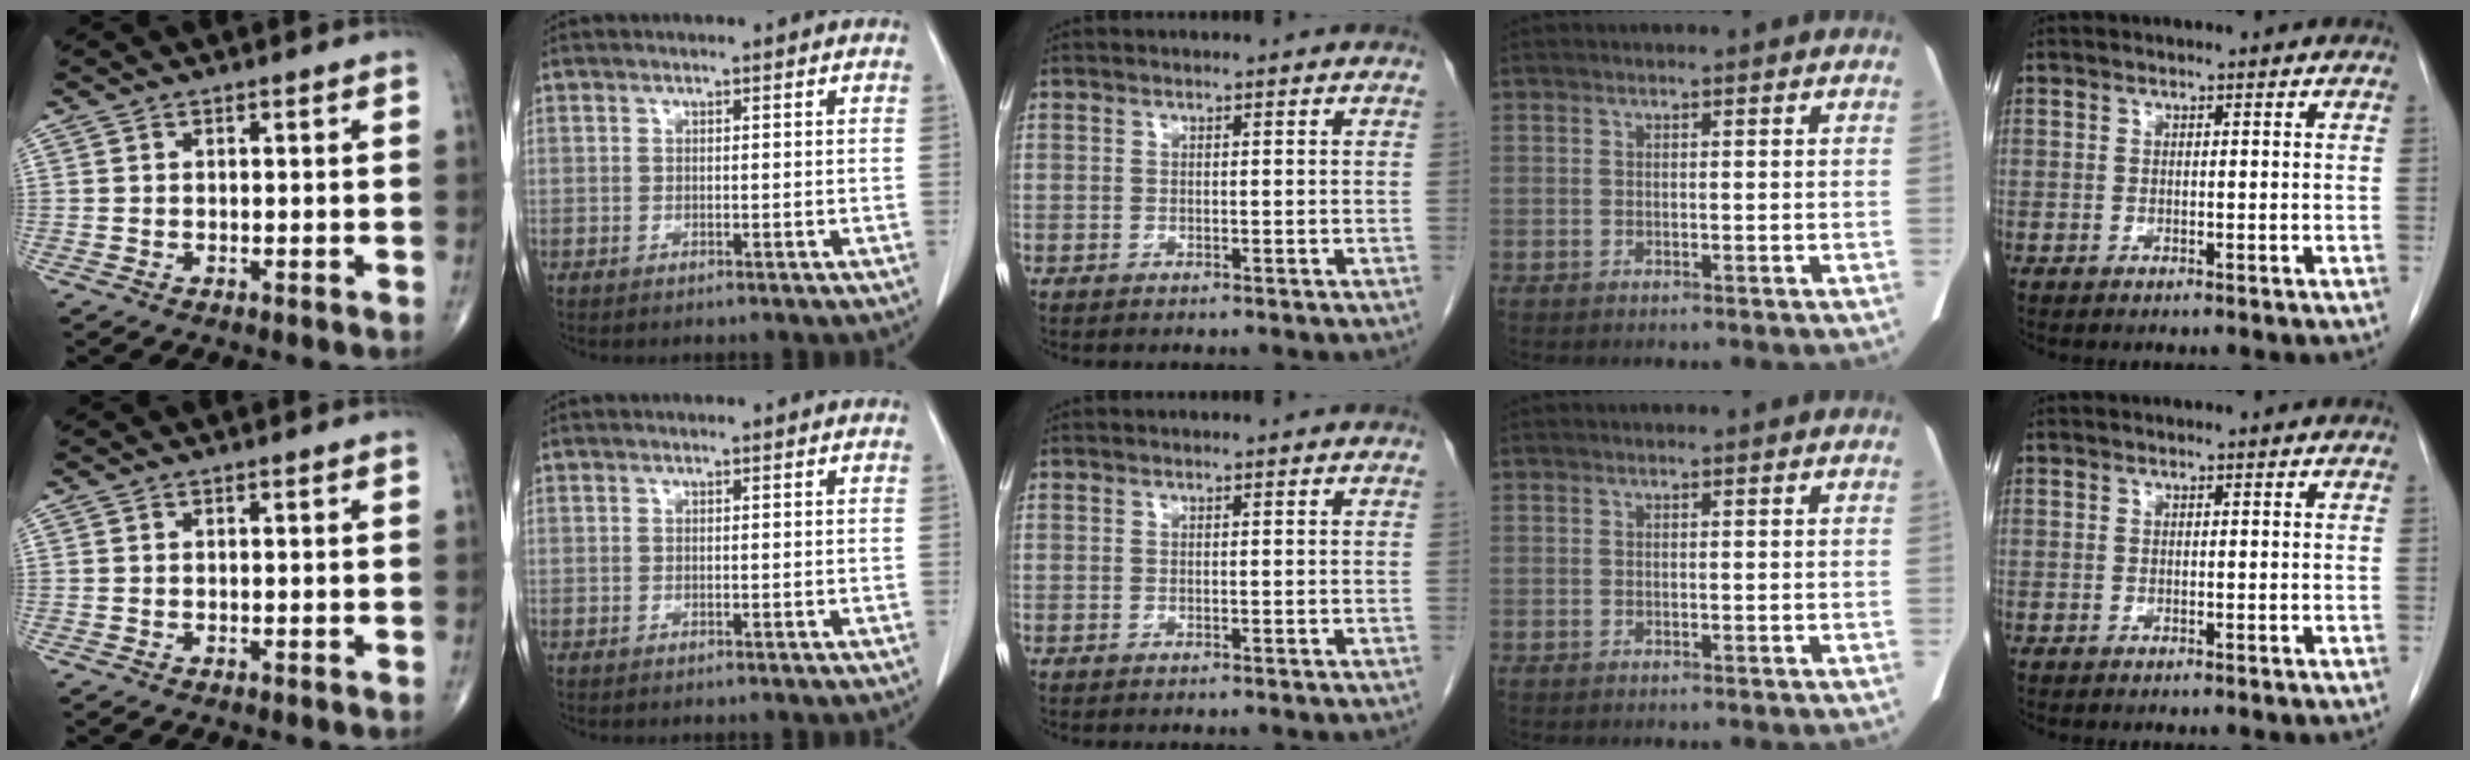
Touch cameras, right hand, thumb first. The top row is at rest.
{}